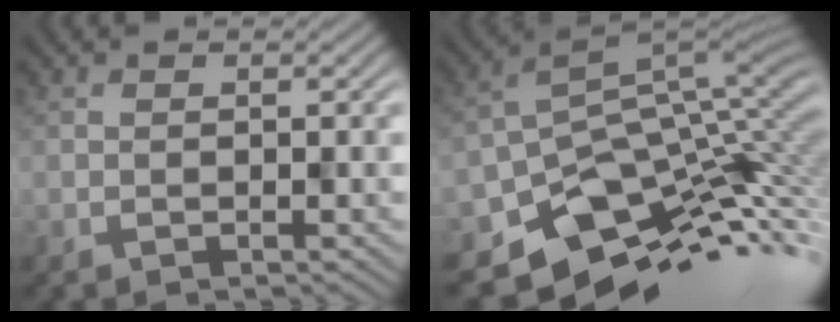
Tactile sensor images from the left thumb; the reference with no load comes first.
{"total": 8.9, "force": [-4.4, 5.7, 5.2], "torque": [-0.102, -0.026, -0.070]}